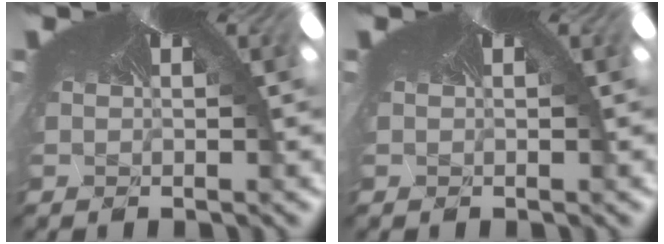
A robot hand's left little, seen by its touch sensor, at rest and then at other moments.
{"total": 0.0}